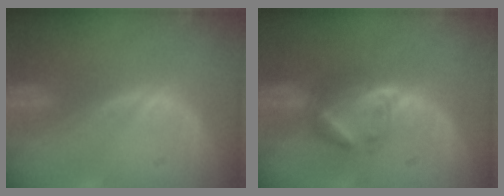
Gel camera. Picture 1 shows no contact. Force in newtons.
{"total": 5.8, "press": 5.5, "slide": 1.9}